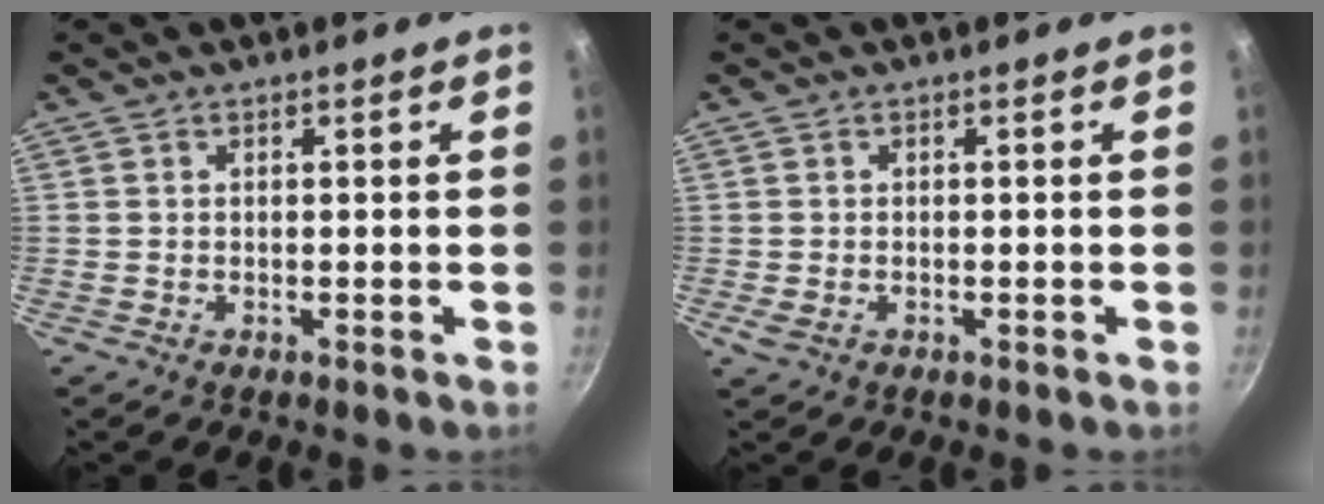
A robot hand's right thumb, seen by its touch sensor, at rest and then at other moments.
{"total": 1.7, "force": [-0.5, 1.2, 1.1], "torque": [-0.023, -0.004, -0.007]}